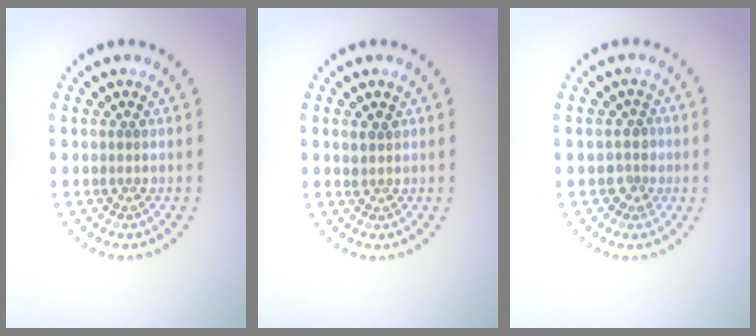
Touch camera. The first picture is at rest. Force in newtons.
{"total": 1.1, "press": 1.0, "slide": 0.5}
{"total": 1.6, "press": 1.3, "slide": 1.0}